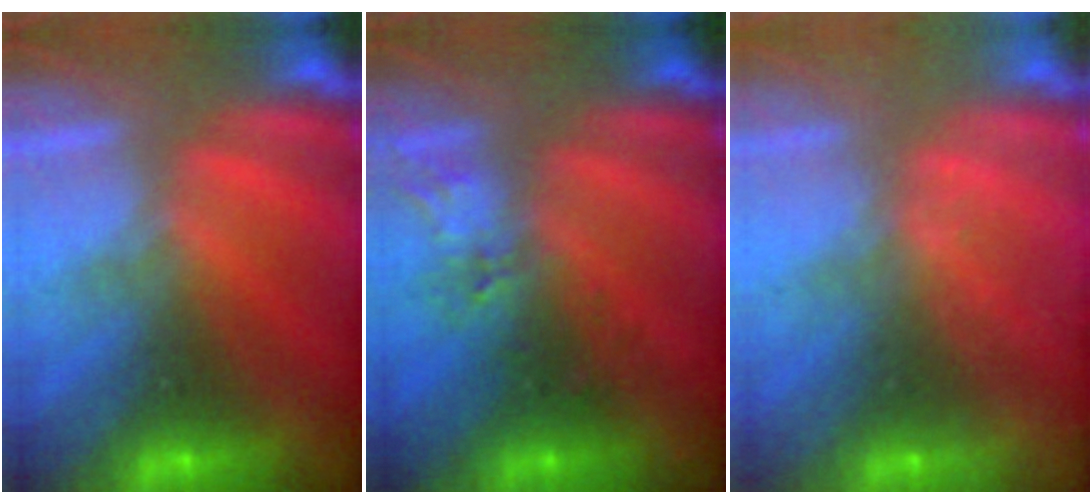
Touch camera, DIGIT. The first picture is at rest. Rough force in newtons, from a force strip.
{"total": 2.6}
{"total": 2.4}